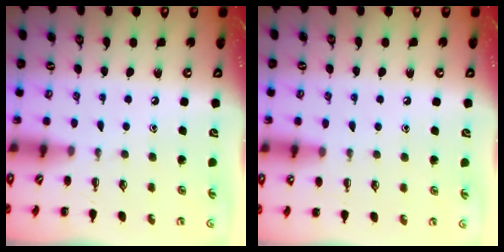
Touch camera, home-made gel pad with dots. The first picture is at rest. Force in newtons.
{"total": 5.6, "press": 5.3, "slide": 1.7}